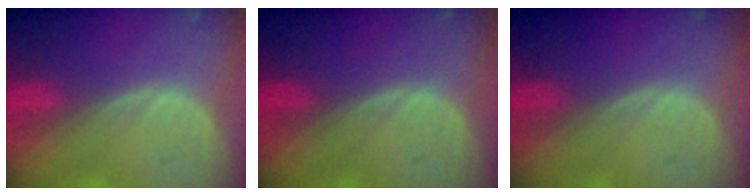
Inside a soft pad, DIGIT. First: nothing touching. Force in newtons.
{"total": 0.0}
{"total": 0.0}